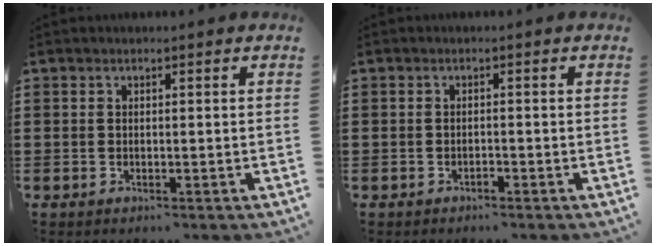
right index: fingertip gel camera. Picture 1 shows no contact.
{"total": 0.8, "force": [-0.7, 0.2, 0.2], "torque": [-0.007, 0.000, -0.014]}